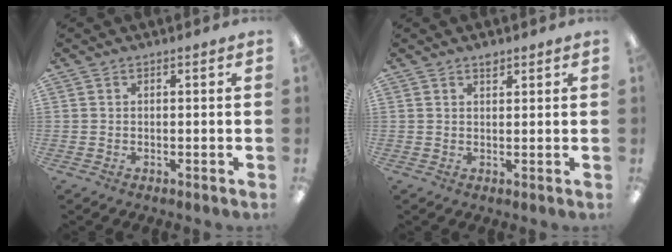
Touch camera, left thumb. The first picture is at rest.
{"total": 1.8, "force": [1.4, 0.8, 0.7], "torque": [0.001, -0.008, 0.024]}